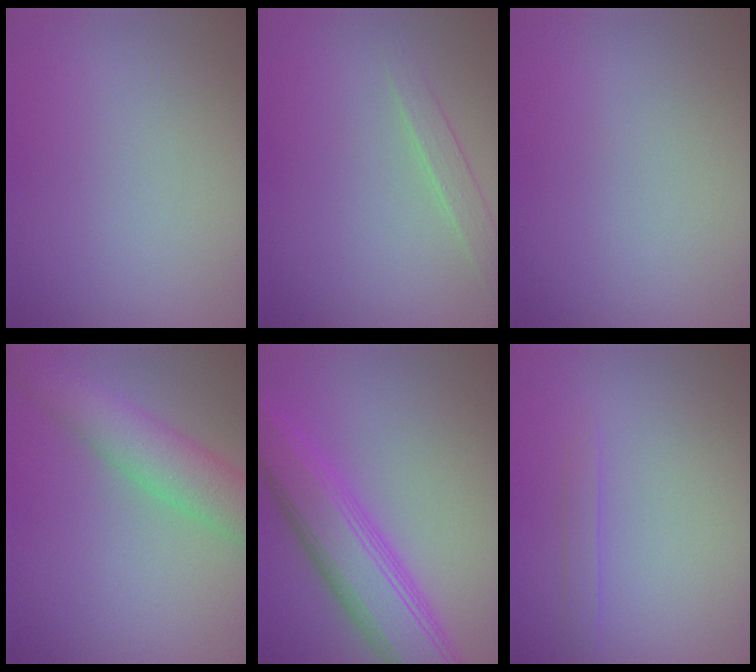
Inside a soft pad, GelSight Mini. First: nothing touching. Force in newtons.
{"total": 1.4, "press": 1.4, "slide": 0.1}
{"total": 0.0}
{"total": 5.0, "press": 5.0, "slide": 0.1}
{"total": 7.0, "press": 7.0, "slide": 0.1}
{"total": 0.9, "press": 0.9, "slide": 0.1}